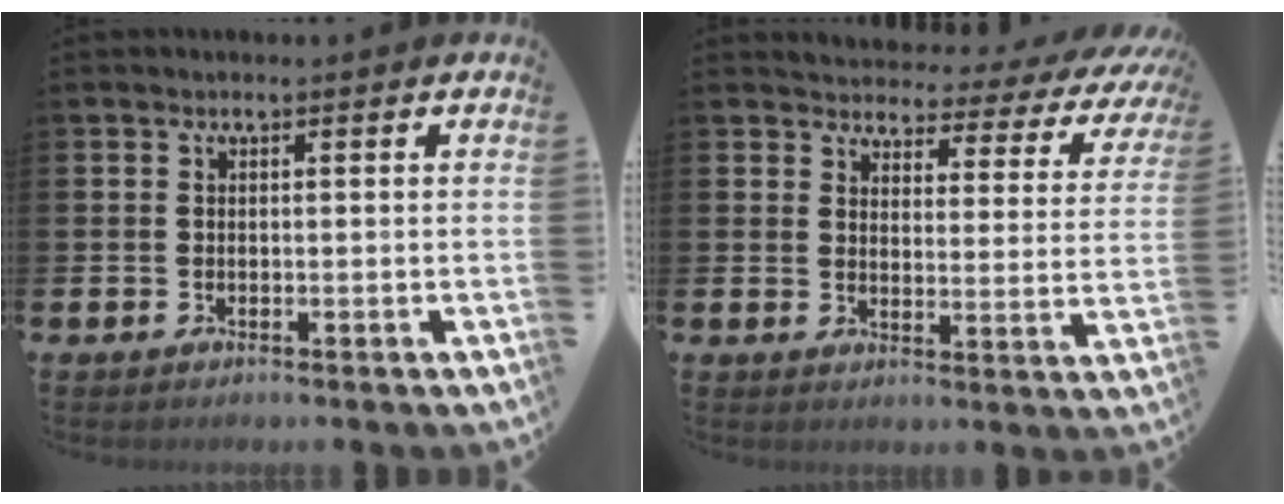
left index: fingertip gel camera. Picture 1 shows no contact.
{"total": 2.7, "force": [2.4, 1.2, 0.6], "torque": [-0.027, -0.031, 0.030]}